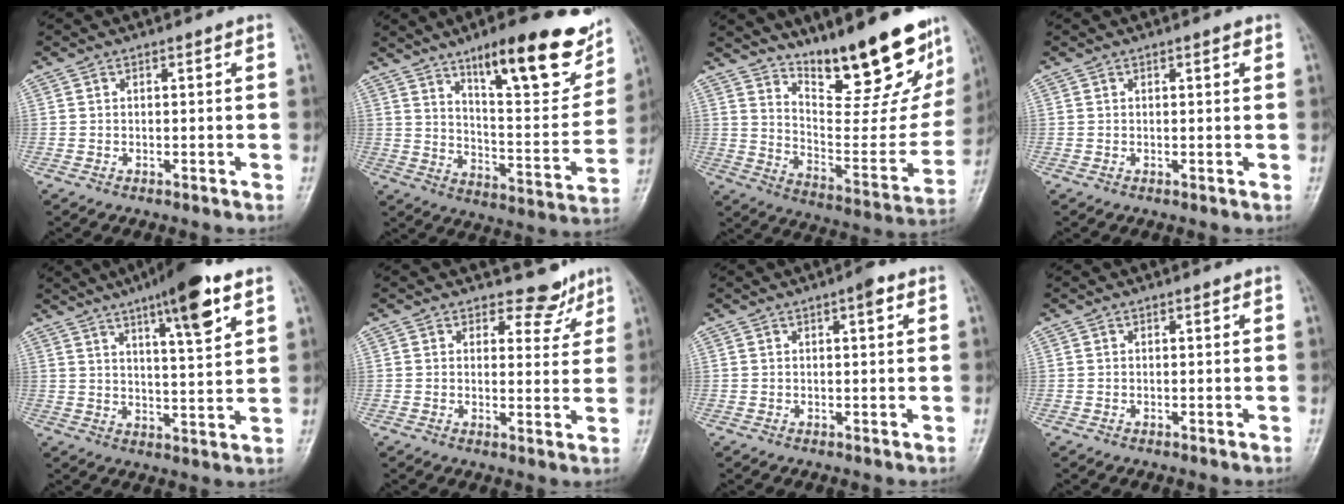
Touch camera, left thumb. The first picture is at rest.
{"total": 22.6, "force": [13.8, 6.4, 16.7], "torque": [-0.194, -0.063, 0.208]}
{"total": 25.1, "force": [18.0, 7.5, 15.8], "torque": [-0.188, -0.108, 0.271]}
{"total": 1.0, "force": [0.5, 0.4, 0.7], "torque": [-0.008, 0.000, 0.006]}
{"total": 13.2, "force": [7.5, 2.7, 10.5], "torque": [-0.147, -0.030, 0.112]}
{"total": 4.8, "force": [4.0, 2.7, 0.5], "torque": [0.020, -0.033, 0.047]}
{"total": 2.4, "force": [1.1, 0.7, 2.0], "torque": [-0.026, 0.001, 0.012]}
{"total": 0.0}